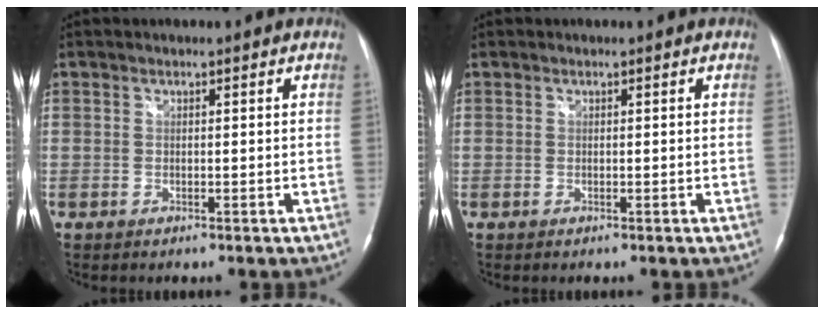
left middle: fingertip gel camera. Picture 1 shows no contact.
{"total": 0.0}